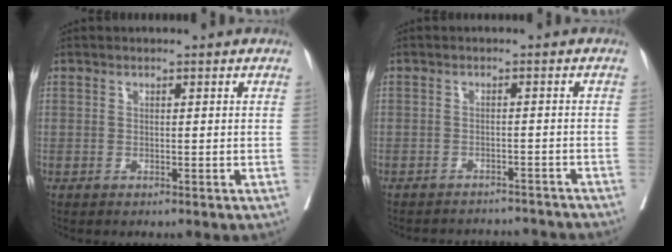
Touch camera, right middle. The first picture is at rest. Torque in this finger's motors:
{"motor_torque": [1.02, -1.12, 0.13, 0.04]}